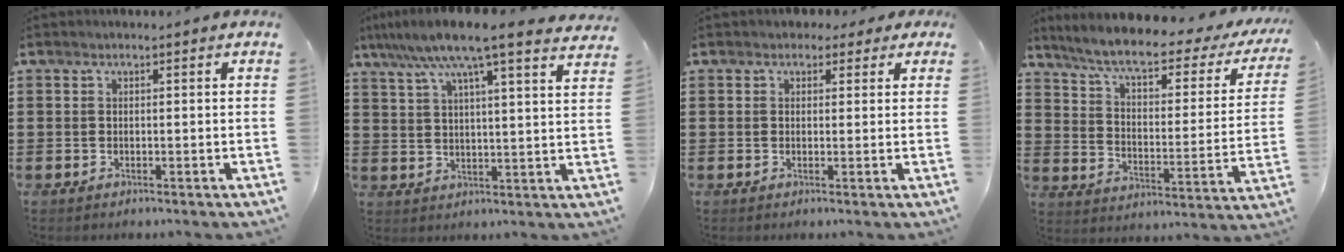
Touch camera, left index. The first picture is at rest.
{"total": 9.1, "force": [7.2, 0.2, 5.5], "torque": [-0.129, -0.025, 0.123]}
{"total": 1.8, "force": [1.1, 1.3, 0.4], "torque": [-0.007, 0.006, 0.018]}
{"total": 7.1, "force": [5.3, 1.0, 4.6], "torque": [-0.110, -0.029, 0.086]}